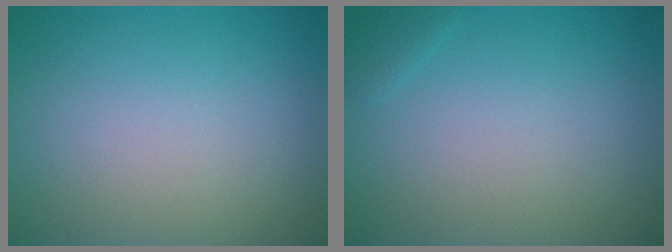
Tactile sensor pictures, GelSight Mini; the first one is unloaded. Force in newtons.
{"total": 0.7, "press": 0.7, "slide": 0.1}